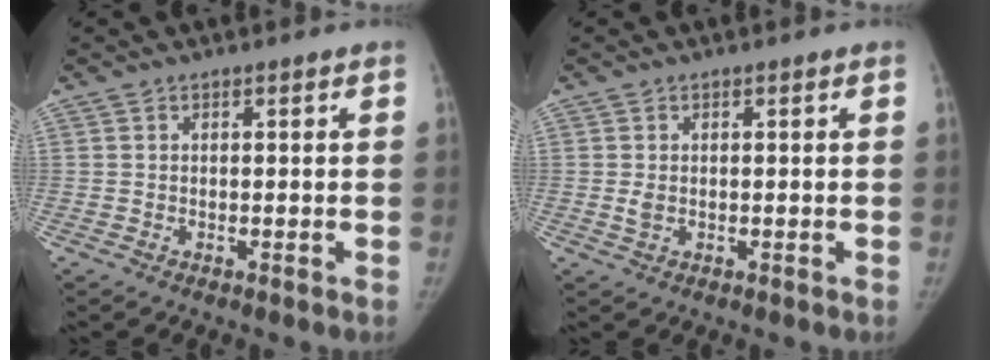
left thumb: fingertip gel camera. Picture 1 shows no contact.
{"total": 1.4, "force": [-0.1, 1.0, 1.0], "torque": [-0.018, -0.002, 0.000]}